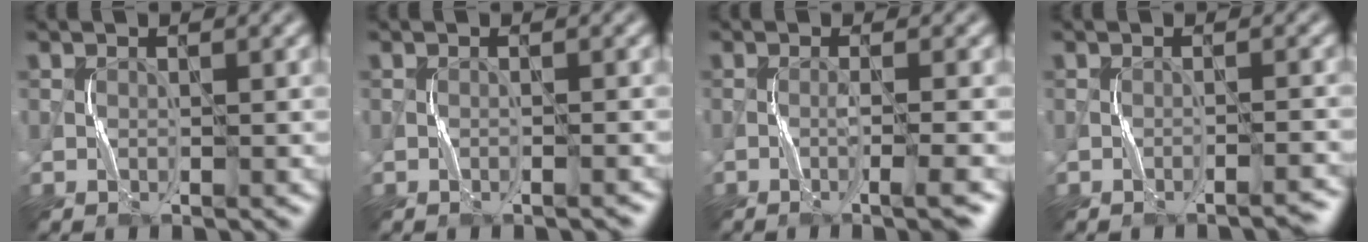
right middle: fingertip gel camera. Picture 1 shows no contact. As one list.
[{"total": 0.6, "force": [-0.5, -0.2, 0.3], "torque": [-0.007, 0.005, -0.006]}, {"total": 2.8, "force": [-1.0, 0.2, 2.6], "torque": [-0.036, 0.005, -0.022]}, {"total": 1.2, "force": [-1.0, -0.2, 0.5], "torque": [-0.008, 0.009, -0.017]}]